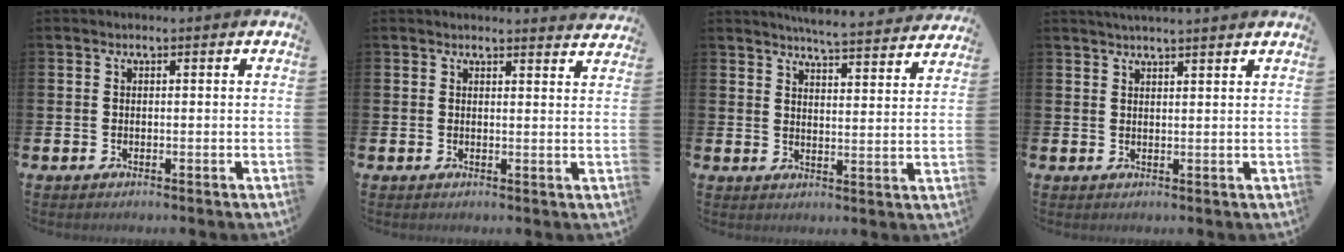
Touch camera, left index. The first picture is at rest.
{"total": 2.1, "force": [2.1, 0.0, -0.1], "torque": [0.010, -0.016, 0.036]}
{"total": 5.7, "force": [5.6, -0.2, 0.8], "torque": [-0.018, -0.043, 0.096]}
{"total": 2.3, "force": [2.3, -0.4, 0.3], "torque": [-0.006, -0.008, 0.041]}